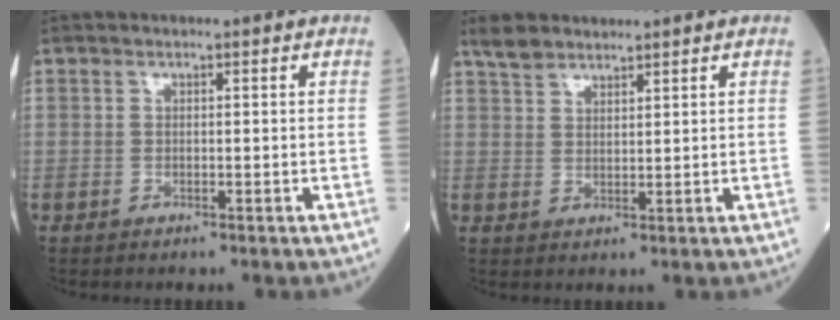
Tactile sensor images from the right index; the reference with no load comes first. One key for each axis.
{"total": 3.5, "fx": 3.2, "fy": 1.1, "fz": 0.9, "tx": -0.024, "ty": 0.012, "tz": 0.066}